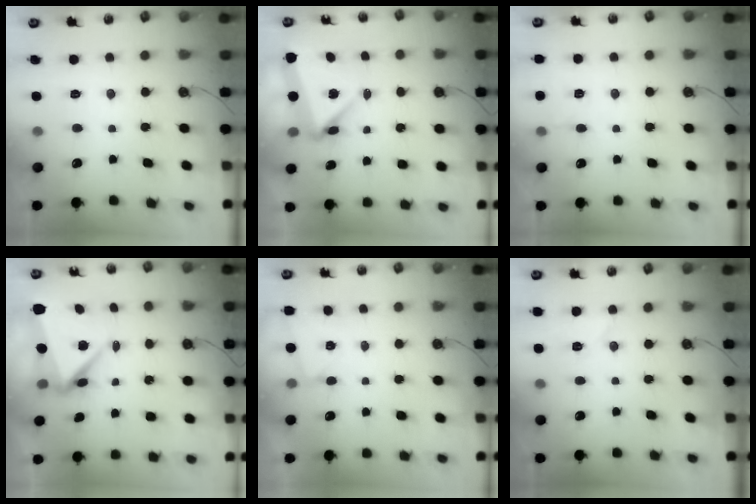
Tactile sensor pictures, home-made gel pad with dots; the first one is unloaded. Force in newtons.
{"total": 5.8, "press": 5.7, "slide": 1.3}
{"total": 3.6, "press": 3.4, "slide": 1.1}
{"total": 7.1, "press": 6.8, "slide": 2.0}
{"total": 2.8, "press": 1.9, "slide": 2.0}
{"total": 6.2, "press": 5.9, "slide": 1.8}